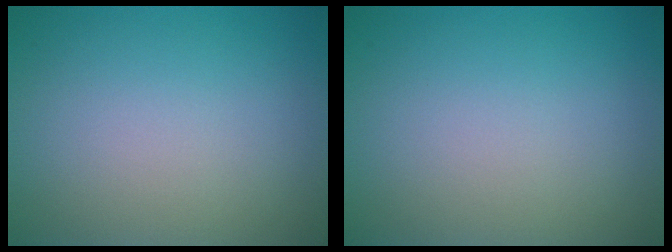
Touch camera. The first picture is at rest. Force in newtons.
{"total": 0.0}